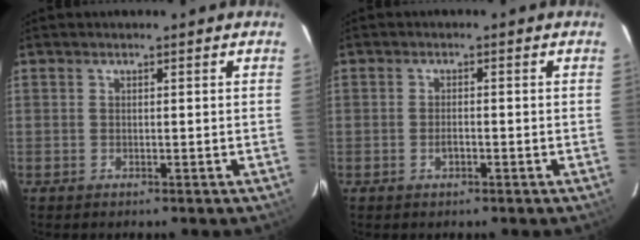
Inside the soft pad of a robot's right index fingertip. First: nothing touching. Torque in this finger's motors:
{"motor_torque": [0.00, -0.04, 0.10, 0.02]}